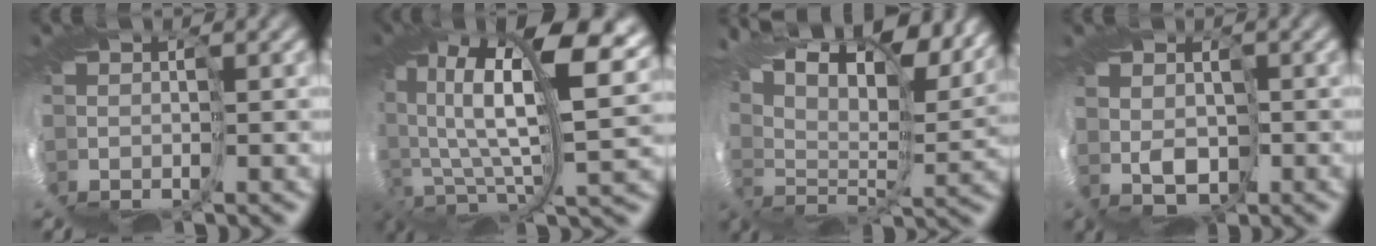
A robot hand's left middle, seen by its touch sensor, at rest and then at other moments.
{"total": 13.8, "force": [5.9, 4.8, 11.5], "torque": [-0.230, -0.004, 0.123]}
{"total": 13.6, "force": [11.1, 2.7, 7.5], "torque": [-0.148, 0.038, 0.169]}
{"total": 1.9, "force": [1.7, 0.7, 0.2], "torque": [-0.013, 0.003, 0.025]}